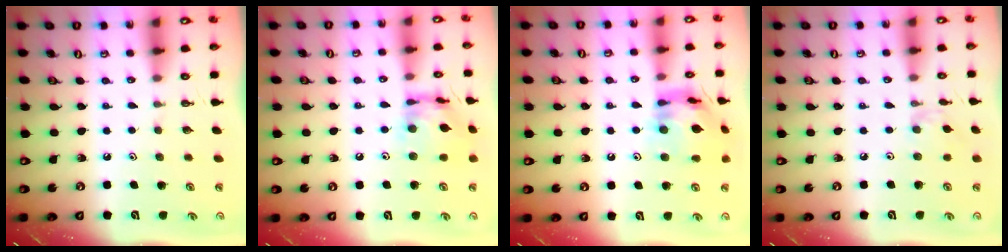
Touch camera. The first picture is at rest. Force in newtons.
{"total": 11.8, "press": 11.8, "slide": 0.6}
{"total": 15.4, "press": 15.3, "slide": 1.8}
{"total": 3.6, "press": 3.5, "slide": 0.6}